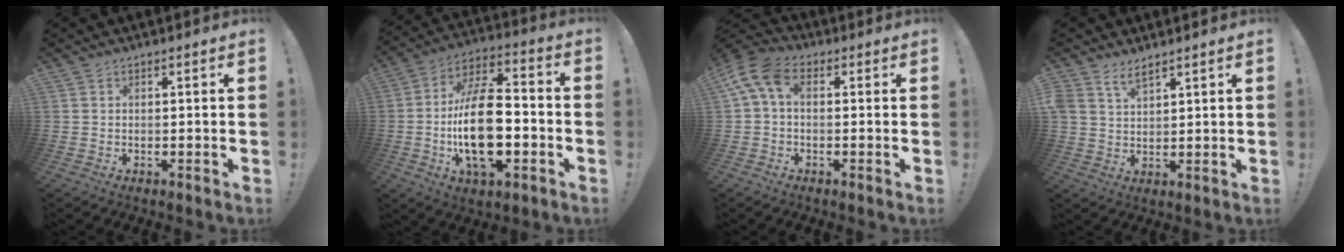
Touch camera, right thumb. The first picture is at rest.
{"total": 21.8, "force": [-4.1, 11.0, 18.4], "torque": [-0.354, 0.010, -0.070]}
{"total": 8.8, "force": [2.1, 5.1, 6.8], "torque": [-0.147, -0.002, 0.043]}
{"total": 4.7, "force": [3.7, 1.8, 2.2], "torque": [-0.052, -0.014, 0.071]}